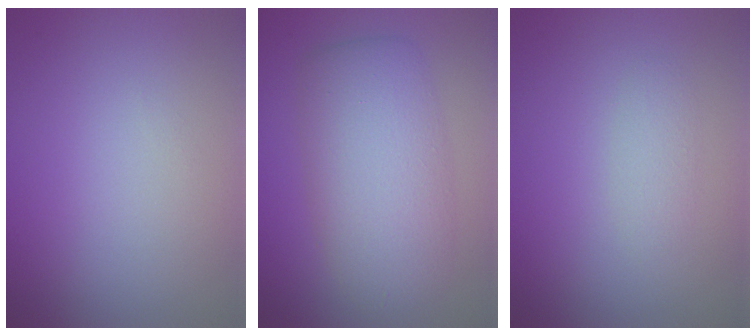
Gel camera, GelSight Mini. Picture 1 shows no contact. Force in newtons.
{"total": 7.0, "press": 7.0, "slide": 0.2}
{"total": 1.3, "press": 1.3, "slide": 0.0}